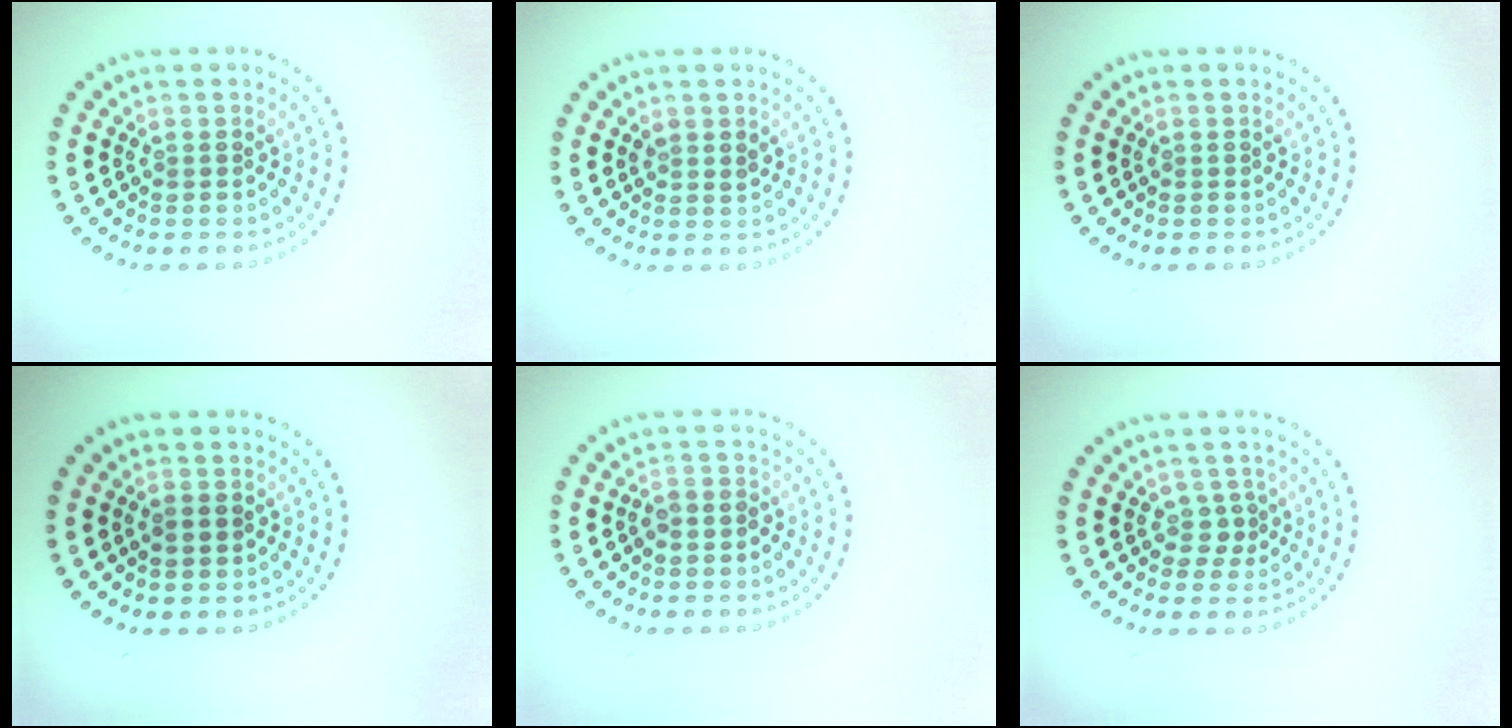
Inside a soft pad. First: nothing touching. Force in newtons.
{"total": 0.9, "press": 0.8, "slide": 0.4}
{"total": 0.0}
{"total": 1.5, "press": 1.5, "slide": 0.0}
{"total": 1.5, "press": 1.3, "slide": 0.7}
{"total": 1.4, "press": 1.1, "slide": 0.9}